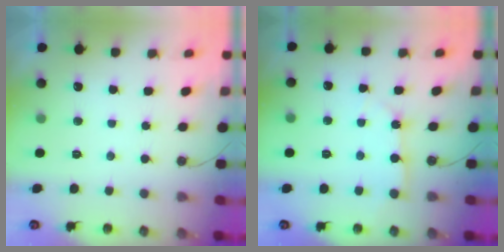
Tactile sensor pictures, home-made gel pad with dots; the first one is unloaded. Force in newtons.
{"total": 3.0, "press": 3.0, "slide": 0.4}